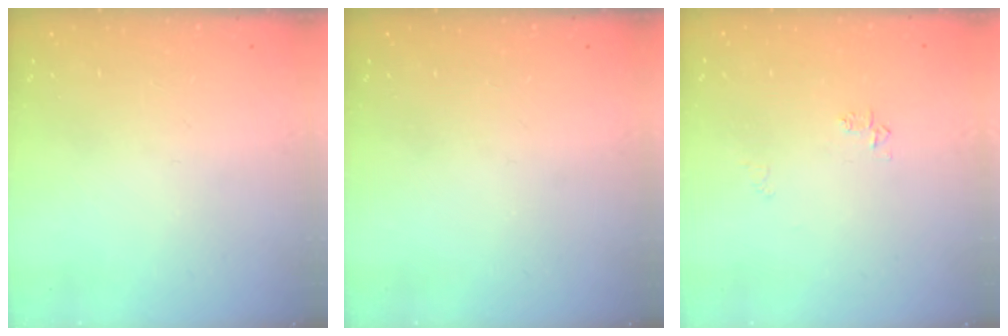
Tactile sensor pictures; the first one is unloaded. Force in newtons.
{"total": 0.0}
{"total": 4.2, "press": 4.1, "slide": 0.7}